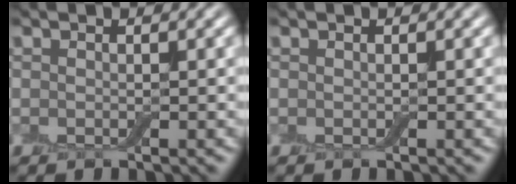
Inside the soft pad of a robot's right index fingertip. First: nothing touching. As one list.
[{"total": 0.0}]